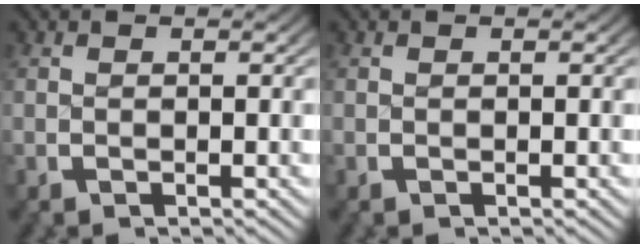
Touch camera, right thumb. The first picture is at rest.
{"total": 0.0}